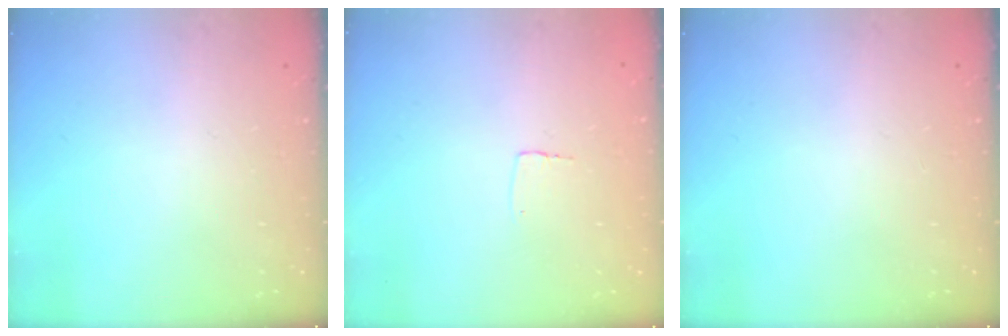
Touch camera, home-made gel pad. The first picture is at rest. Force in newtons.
{"total": 2.6, "press": 2.6, "slide": 0.1}
{"total": 0.0}